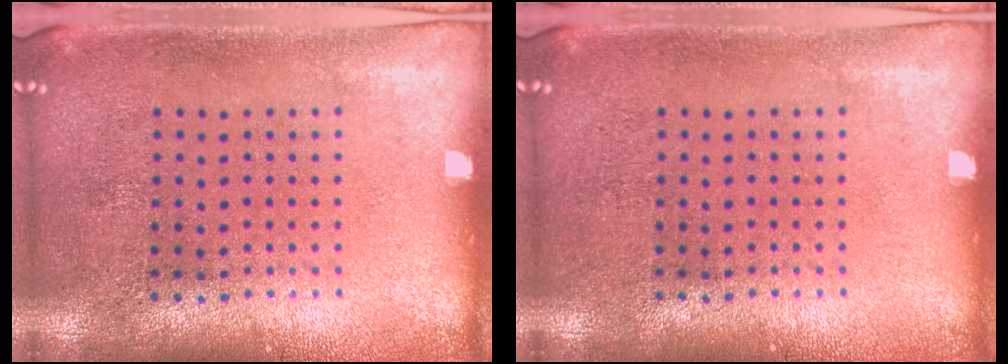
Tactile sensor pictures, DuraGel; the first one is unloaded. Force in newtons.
{"total": 0.0}